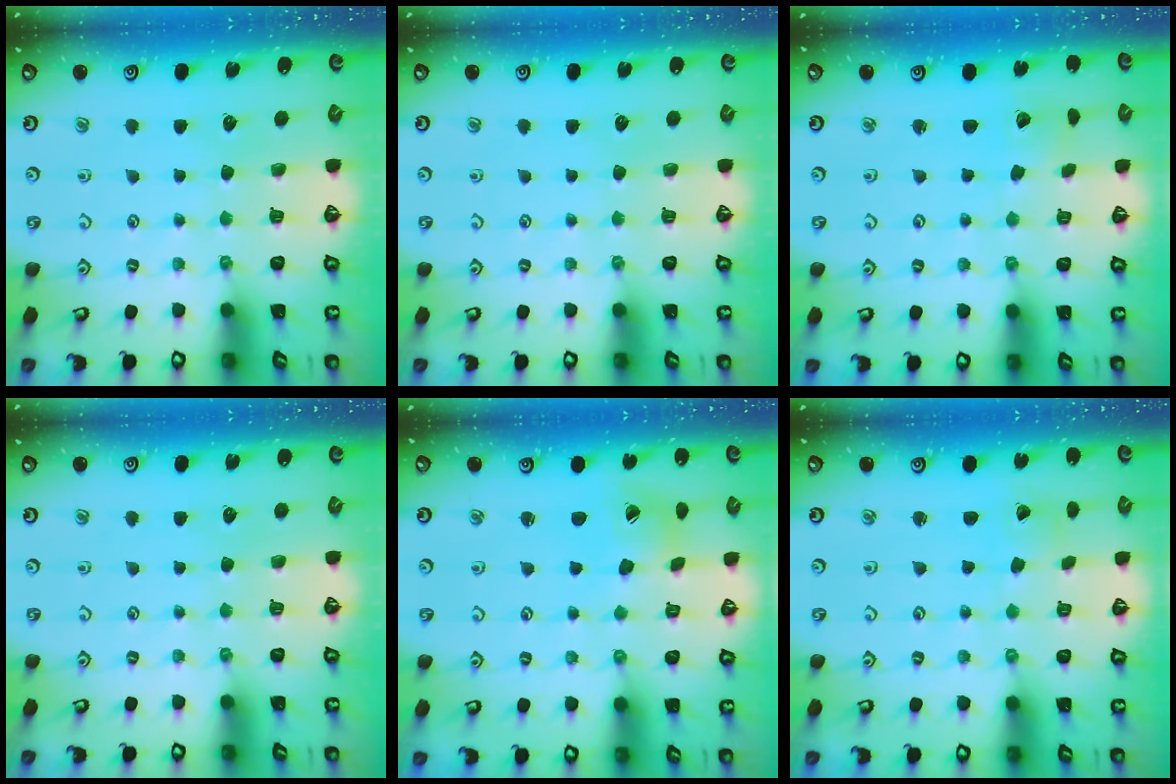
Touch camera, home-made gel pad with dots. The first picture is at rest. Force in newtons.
{"total": 0.0}
{"total": 3.0, "press": 3.0, "slide": 0.2}
{"total": 0.0}
{"total": 6.1, "press": 6.0, "slide": 0.6}
{"total": 0.9, "press": 0.9, "slide": 0.0}